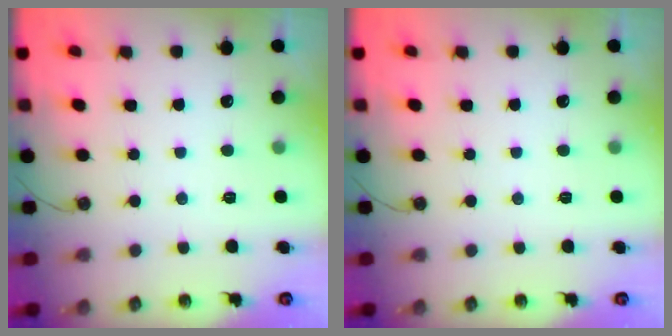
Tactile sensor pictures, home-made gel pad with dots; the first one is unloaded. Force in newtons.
{"total": 0.0}